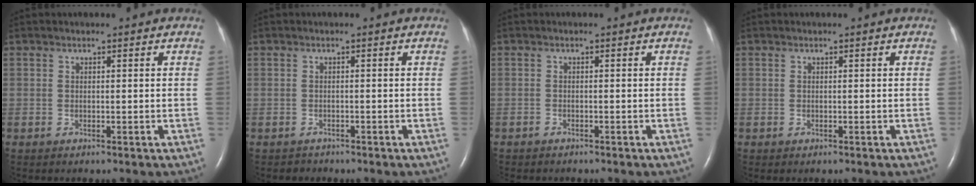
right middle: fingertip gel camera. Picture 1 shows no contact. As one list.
[{"total": 0.9, "force": [-0.8, 0.5, -0.3], "torque": [-0.002, 0.000, -0.015]}, {"total": 1.0, "force": [-0.9, 0.4, 0.2], "torque": [-0.011, 0.000, -0.013]}, {"total": 0.0}]